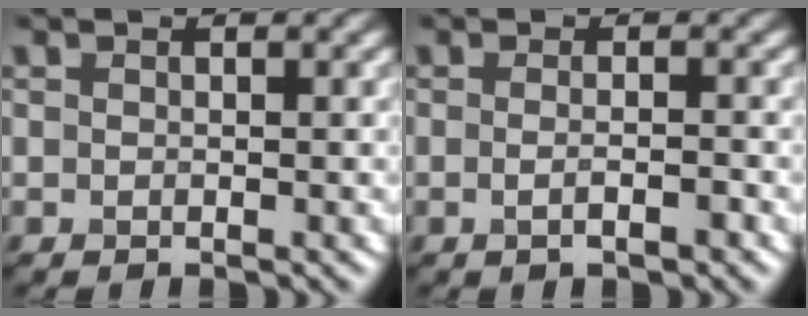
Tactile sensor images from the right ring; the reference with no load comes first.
{"total": 2.2, "force": [-0.5, 0.7, 2.0], "torque": [-0.018, -0.003, -0.013]}